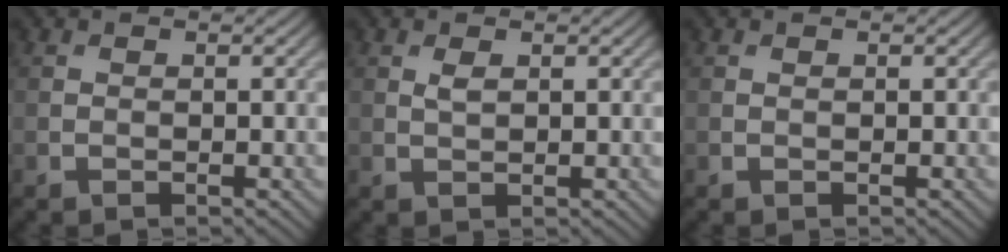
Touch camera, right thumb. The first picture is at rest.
{"total": 1.3, "force": [0.6, 0.5, 1.0], "torque": [-0.026, -0.002, 0.013]}
{"total": 0.0}